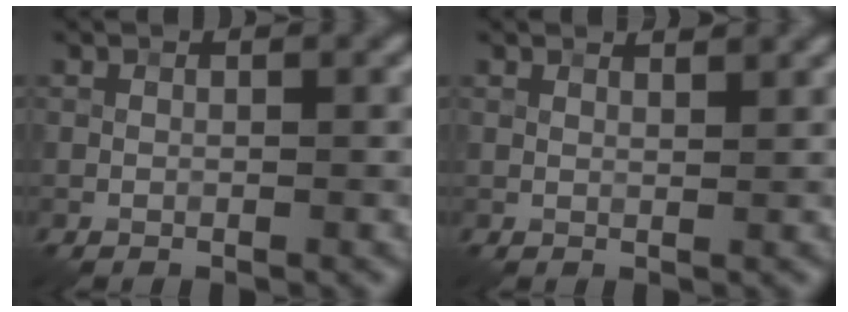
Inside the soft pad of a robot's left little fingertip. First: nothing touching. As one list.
[{"total": 1.5, "force": [1.4, 0.1, 0.6], "torque": [-0.014, 0.001, 0.013]}]